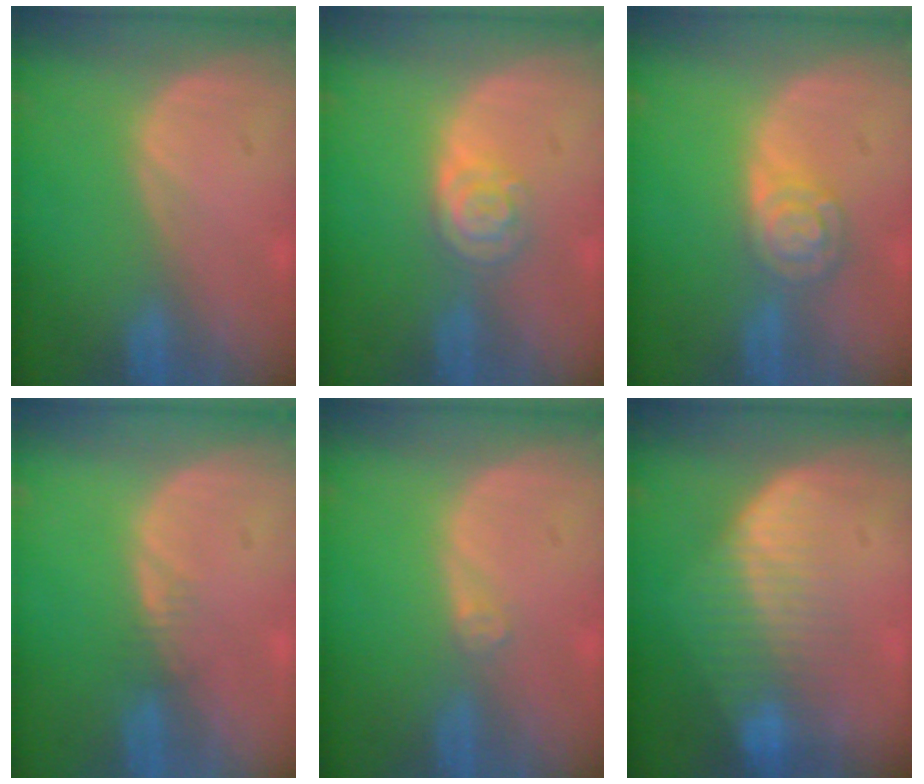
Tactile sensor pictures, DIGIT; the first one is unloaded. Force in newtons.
{"total": 4.3, "press": 3.9, "slide": 1.9}
{"total": 5.4, "press": 4.7, "slide": 2.5}
{"total": 1.3, "press": 1.2, "slide": 0.2}
{"total": 1.3, "press": 1.1, "slide": 0.7}
{"total": 8.1, "press": 7.0, "slide": 4.0}